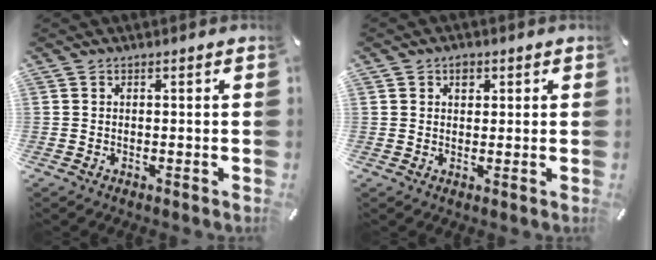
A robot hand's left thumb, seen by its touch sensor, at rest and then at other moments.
{"total": 2.3, "force": [0.8, 1.9, 1.0], "torque": [-0.007, -0.002, 0.010]}